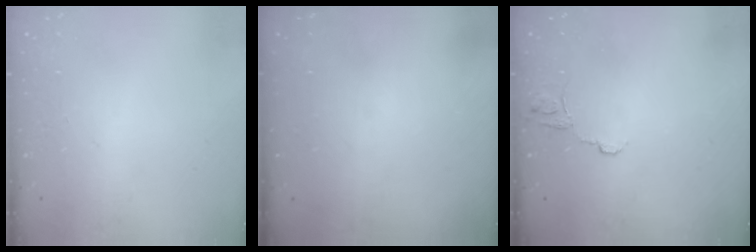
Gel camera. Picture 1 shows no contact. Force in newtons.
{"total": 0.0}
{"total": 6.6, "press": 6.6, "slide": 0.4}